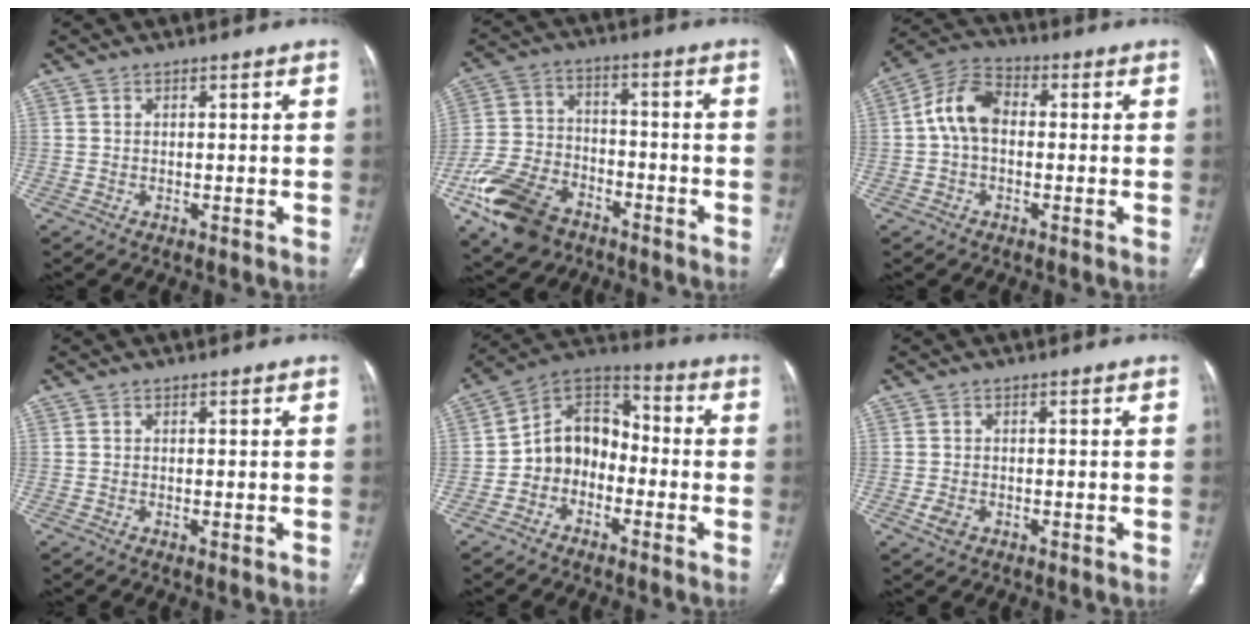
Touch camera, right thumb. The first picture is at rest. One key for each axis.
{"total": 16.1, "fx": -9.1, "fy": 10.3, "fz": 8.4, "tx": -0.165, "ty": 0.039, "tz": -0.166}
{"total": 8.5, "fx": 0.0, "fy": 5.8, "fz": 6.3, "tx": -0.110, "ty": 0.026, "tz": -0.012}
{"total": 0.6, "fx": -0.1, "fy": 0.2, "fz": 0.5, "tx": -0.015, "ty": -0.003, "tz": -0.002}
{"total": 11.1, "fx": -2.7, "fy": 8.9, "fz": 6.1, "tx": -0.071, "ty": 0.057, "tz": -0.065}
{"total": 2.2, "fx": -0.8, "fy": 1.5, "fz": 1.4, "tx": -0.031, "ty": 0.000, "tz": -0.014}